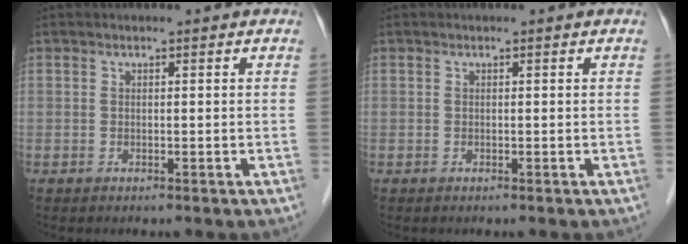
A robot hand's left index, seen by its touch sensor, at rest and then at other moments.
{"total": 0.0}